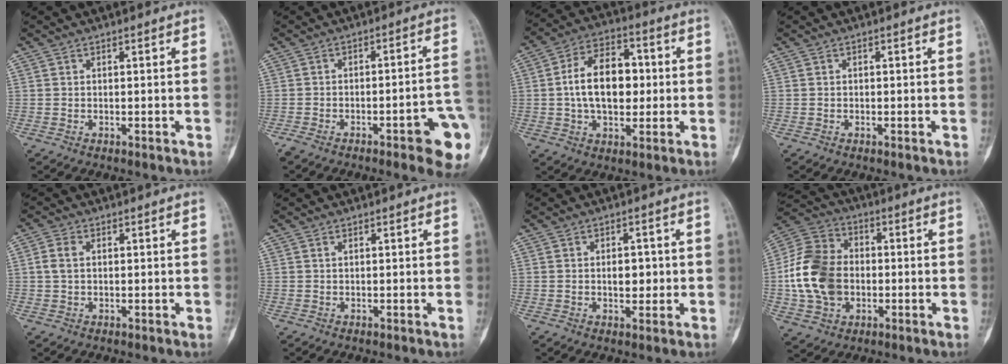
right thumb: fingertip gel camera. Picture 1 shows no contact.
{"total": 12.9, "force": [-5.6, 2.6, 11.3], "torque": [-0.115, 0.037, -0.063]}
{"total": 13.8, "force": [0.5, 8.5, 10.9], "torque": [-0.160, 0.018, 0.004]}
{"total": 0.0}
{"total": 3.0, "force": [0.4, 2.1, 2.1], "torque": [-0.048, 0.006, 0.008]}
{"total": 1.6, "force": [0.4, 0.2, -1.5], "torque": [0.021, 0.003, 0.007]}
{"total": 3.7, "force": [0.1, 2.3, 2.9], "torque": [-0.025, 0.000, 0.002]}
{"total": 16.0, "force": [-1.3, 12.1, 10.4], "torque": [-0.186, 0.023, -0.025]}